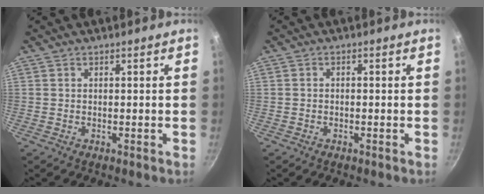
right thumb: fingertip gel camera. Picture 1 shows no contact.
{"total": 0.6, "force": [-0.4, 0.3, 0.4], "torque": [-0.012, 0.007, -0.008]}